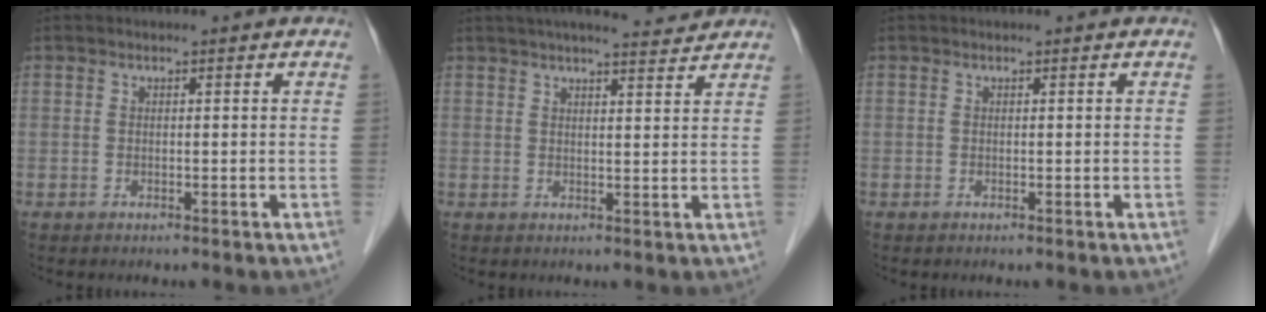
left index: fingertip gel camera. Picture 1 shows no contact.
{"total": 8.5, "force": [7.8, 0.6, 3.5], "torque": [-0.051, 0.012, 0.098]}
{"total": 0.0}